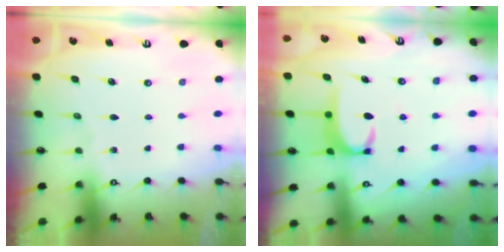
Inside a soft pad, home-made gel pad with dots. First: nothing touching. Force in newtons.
{"total": 3.5, "press": 3.5, "slide": 0.5}